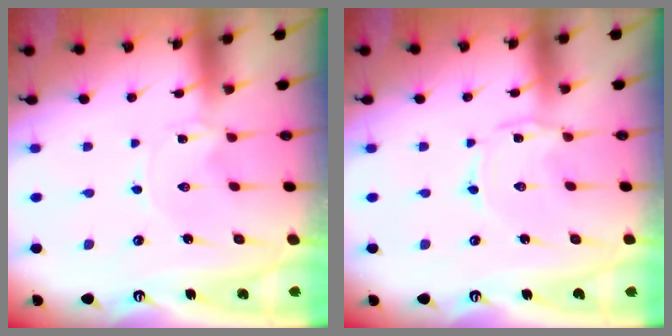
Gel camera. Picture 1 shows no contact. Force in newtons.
{"total": 1.0, "press": 1.0, "slide": 0.2}